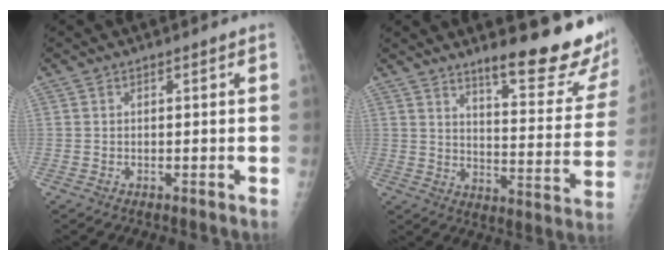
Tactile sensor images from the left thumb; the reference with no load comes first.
{"total": 19.6, "force": [14.9, 3.4, 12.2], "torque": [-0.133, -0.118, 0.199]}